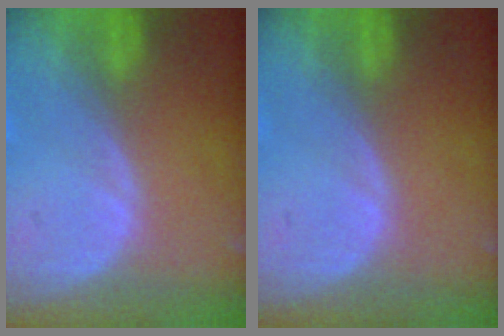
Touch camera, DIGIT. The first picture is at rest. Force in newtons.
{"total": 0.0}